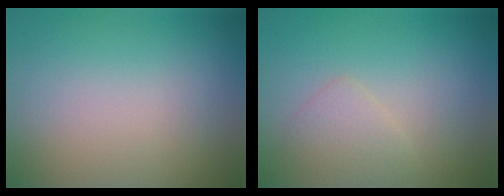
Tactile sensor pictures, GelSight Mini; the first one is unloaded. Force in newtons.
{"total": 1.6, "press": 1.6, "slide": 0.0}